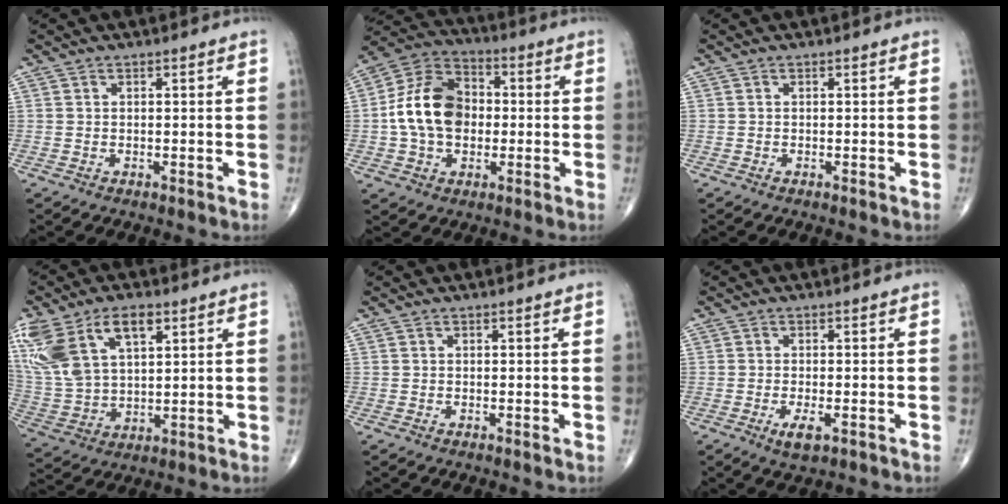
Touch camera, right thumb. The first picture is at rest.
{"total": 14.6, "force": [-0.4, 10.5, 10.1], "torque": [-0.164, 0.030, -0.014]}
{"total": 0.0}
{"total": 18.2, "force": [8.5, 9.9, 12.7], "torque": [-0.275, -0.004, 0.171]}
{"total": 0.0}
{"total": 3.4, "force": [-1.5, 1.2, 2.8], "torque": [-0.051, -0.005, -0.025]}